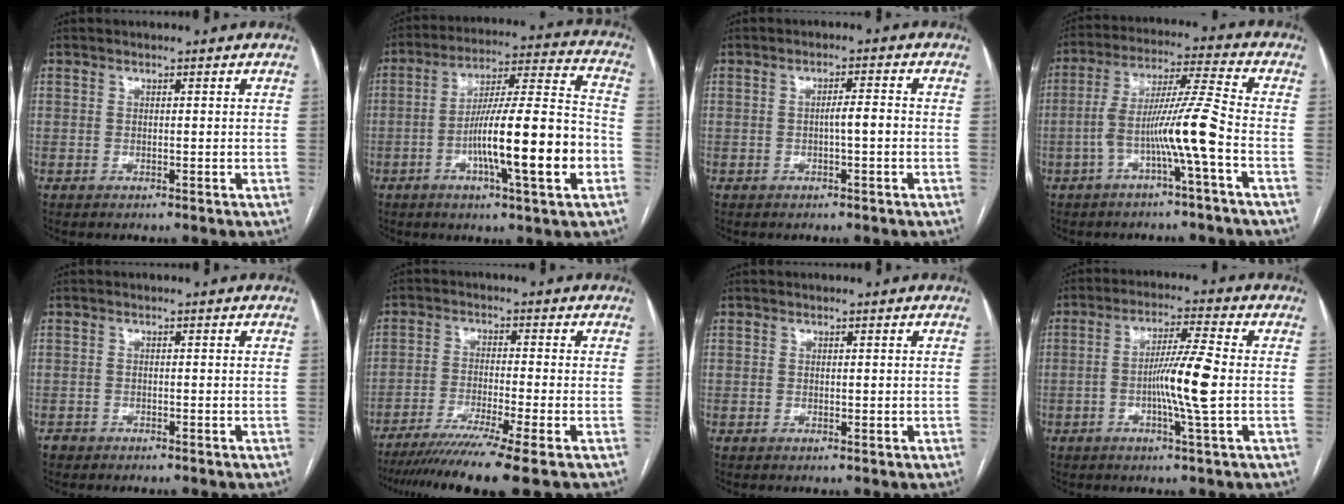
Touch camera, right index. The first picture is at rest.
{"total": 17.7, "force": [-5.0, 1.1, 16.9], "torque": [-0.280, 0.005, -0.079]}
{"total": 2.7, "force": [-0.5, 0.2, 2.6], "torque": [-0.041, 0.004, -0.009]}
{"total": 10.4, "force": [-3.4, -1.1, 9.8], "torque": [-0.186, 0.021, -0.063]}
{"total": 1.4, "force": [-1.1, 0.7, -0.1], "torque": [-0.003, 0.002, -0.022]}
{"total": 12.1, "force": [-9.2, -2.0, 7.6], "torque": [-0.113, -0.034, -0.143]}
{"total": 0.5, "force": [0.1, 0.3, 0.4], "torque": [-0.007, -0.002, 0.004]}
{"total": 8.4, "force": [-1.3, -0.5, 8.3], "torque": [-0.152, -0.001, -0.026]}